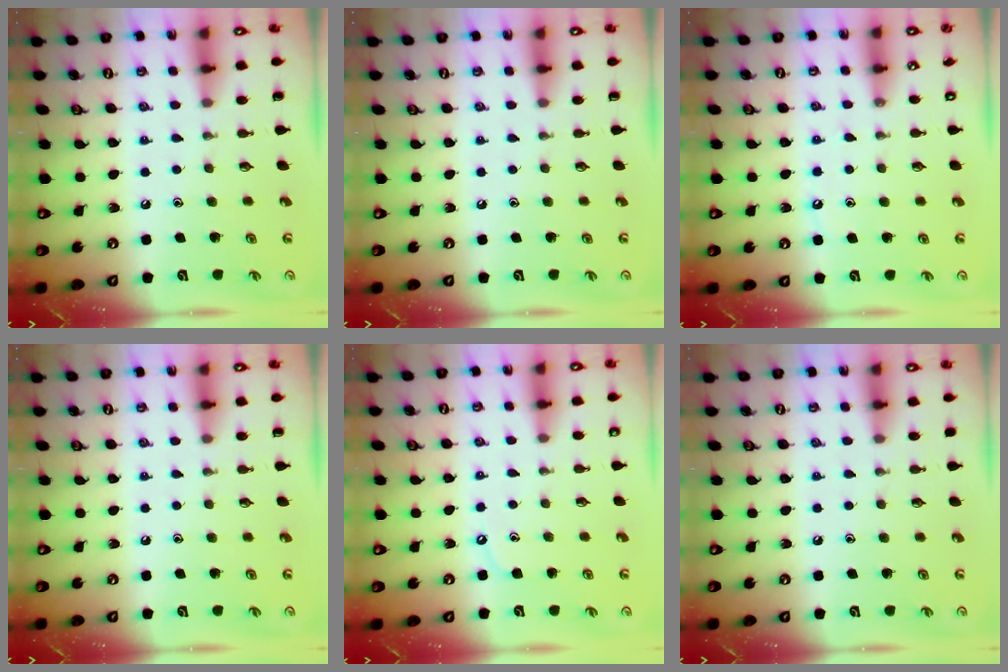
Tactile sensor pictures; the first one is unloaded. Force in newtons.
{"total": 0.0}
{"total": 6.1, "press": 6.1, "slide": 0.5}
{"total": 0.0}
{"total": 3.3, "press": 3.2, "slide": 0.4}
{"total": 2.8, "press": 2.7, "slide": 0.4}